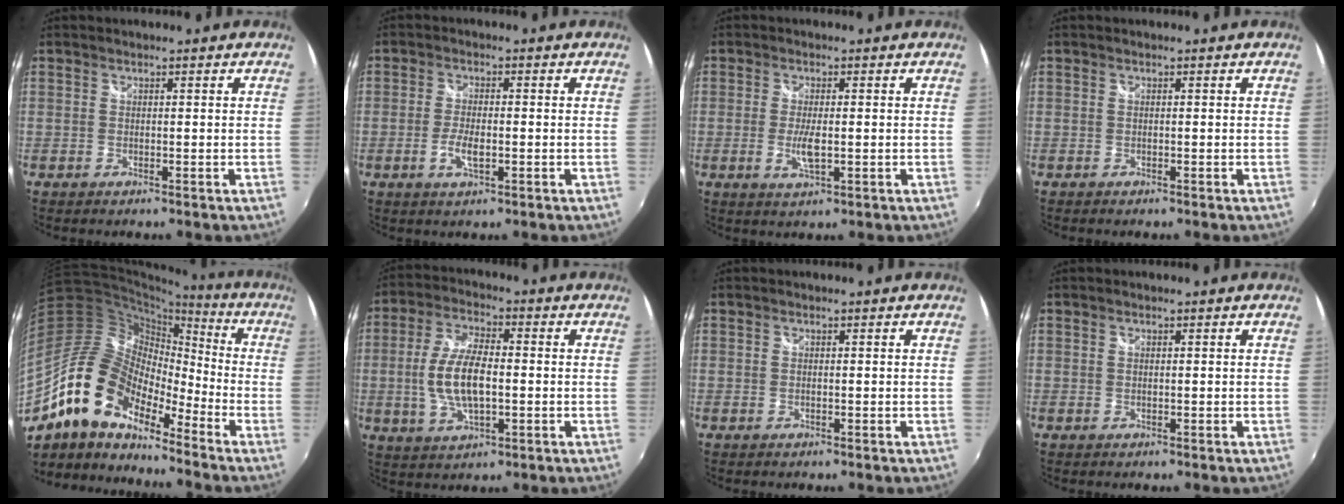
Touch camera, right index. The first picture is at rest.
{"total": 4.0, "force": [-1.3, 1.4, 3.5], "torque": [-0.076, -0.003, -0.025]}
{"total": 3.9, "force": [-0.7, 1.3, 3.7], "torque": [-0.074, -0.008, -0.011]}
{"total": 0.0}
{"total": 16.6, "force": [-11.5, 7.4, 9.5], "torque": [-0.169, 0.002, -0.232]}
{"total": 10.8, "force": [-1.1, 4.8, 9.6], "torque": [-0.196, 0.003, -0.019]}
{"total": 0.0}
{"total": 0.0}